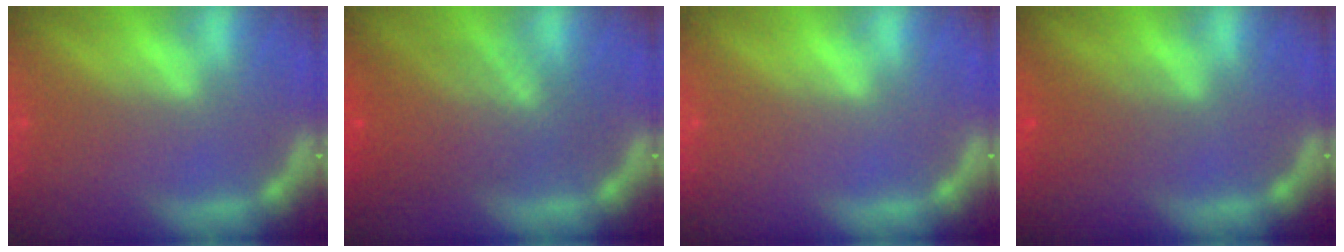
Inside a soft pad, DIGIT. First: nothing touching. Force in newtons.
{"total": 7.1}
{"total": 0.0}
{"total": 2.5}